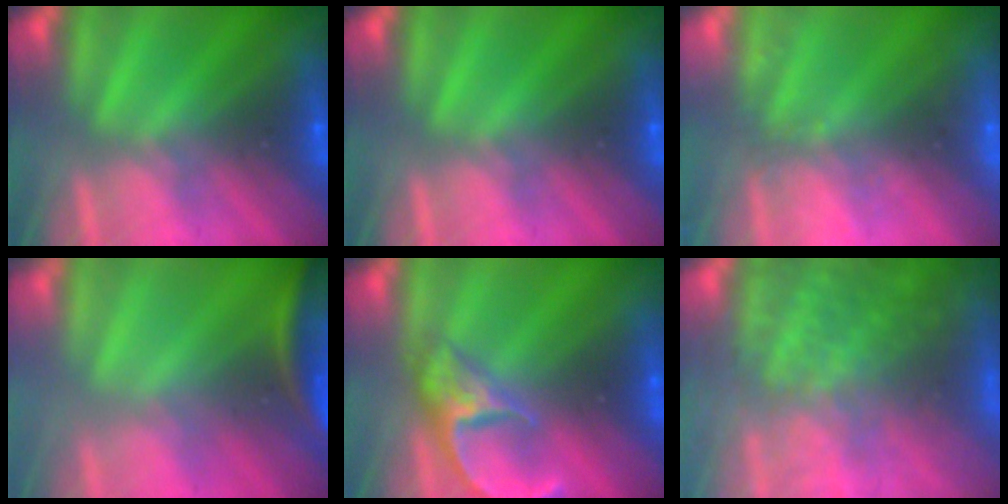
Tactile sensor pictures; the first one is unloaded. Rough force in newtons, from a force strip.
{"total": 0.0}
{"total": 2.4}
{"total": 3.8}
{"total": 4.7}
{"total": 7.5}